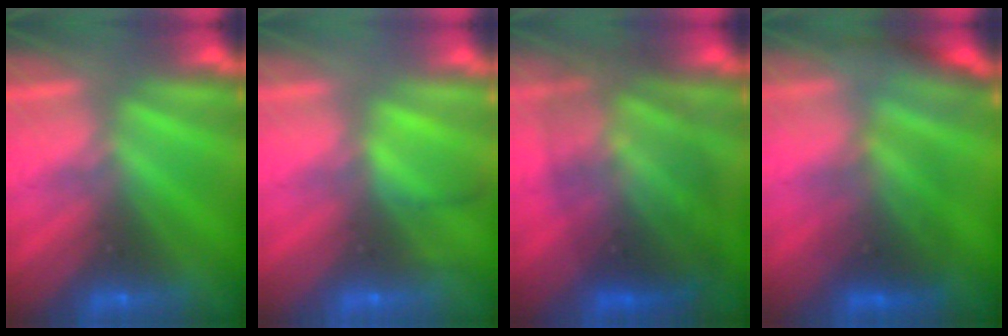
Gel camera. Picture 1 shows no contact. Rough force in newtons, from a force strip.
{"total": 2.1}
{"total": 9.4}
{"total": 2.6}